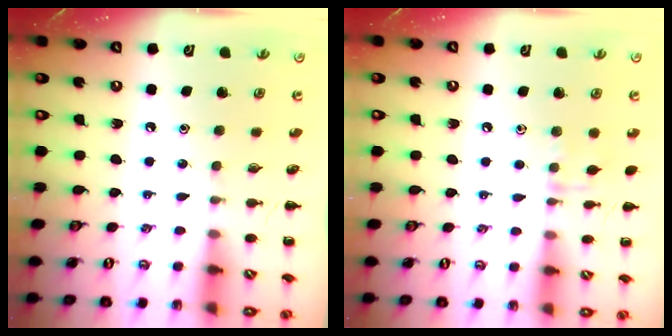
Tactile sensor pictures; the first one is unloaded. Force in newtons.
{"total": 6.3, "press": 6.1, "slide": 1.6}